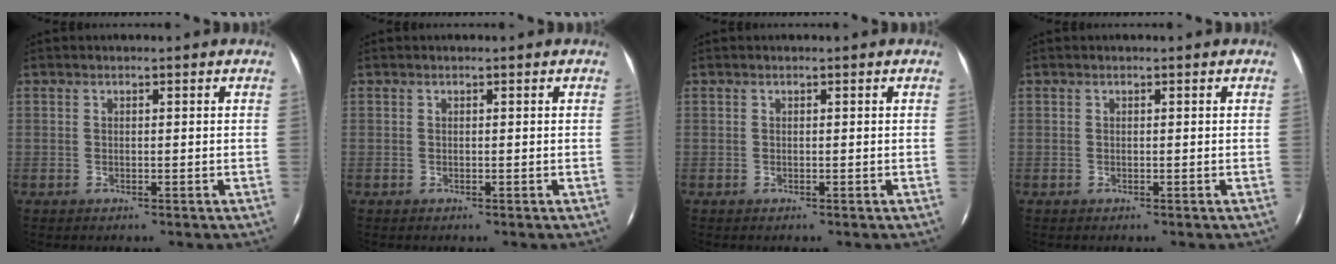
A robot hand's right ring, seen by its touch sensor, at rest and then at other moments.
{"total": 0.0}
{"total": 0.0}
{"total": 0.0}